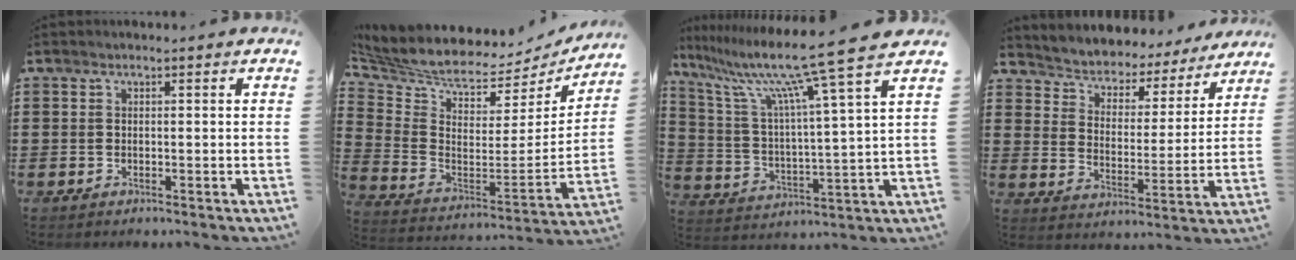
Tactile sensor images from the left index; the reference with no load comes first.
{"total": 5.6, "force": [5.0, 1.7, 1.8], "torque": [-0.067, -0.053, 0.083]}
{"total": 12.5, "force": [10.0, -0.4, 7.5], "torque": [-0.178, -0.060, 0.158]}
{"total": 3.7, "force": [3.5, 0.7, -0.6], "torque": [-0.017, -0.038, 0.052]}